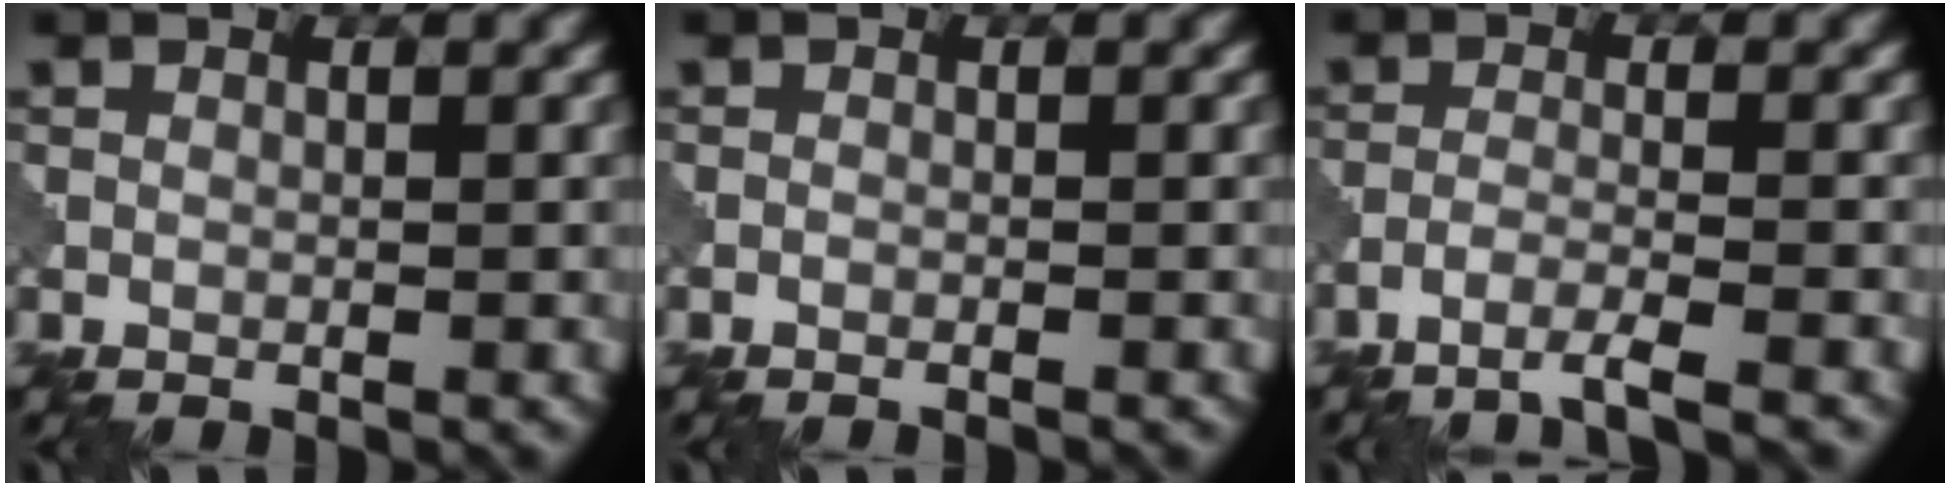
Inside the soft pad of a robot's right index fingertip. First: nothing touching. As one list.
[{"total": 0.8, "force": [-0.7, 0.1, 0.4], "torque": [-0.001, 0.000, -0.017]}, {"total": 2.7, "force": [-2.0, 0.1, 1.8], "torque": [-0.024, 0.003, -0.057]}]